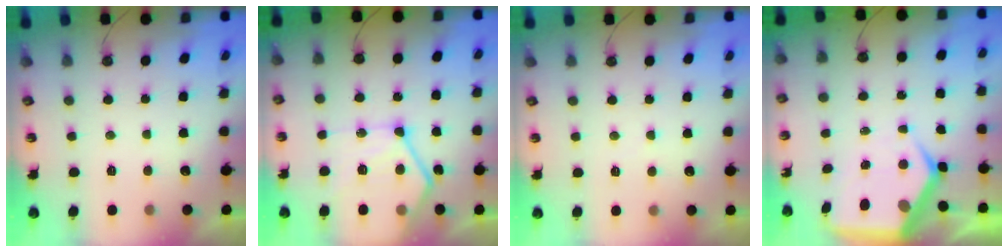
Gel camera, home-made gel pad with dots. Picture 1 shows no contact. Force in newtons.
{"total": 16.5, "press": 16.4, "slide": 1.4}
{"total": 2.8, "press": 2.8, "slide": 0.4}
{"total": 10.4, "press": 10.3, "slide": 1.3}